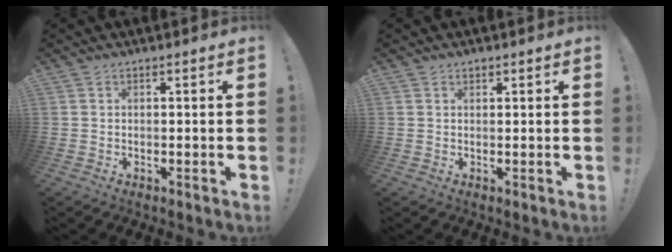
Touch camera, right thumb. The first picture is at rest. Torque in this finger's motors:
{"motor_torque": [-0.24, 0.19, 0.00, 0.00, 0.00]}